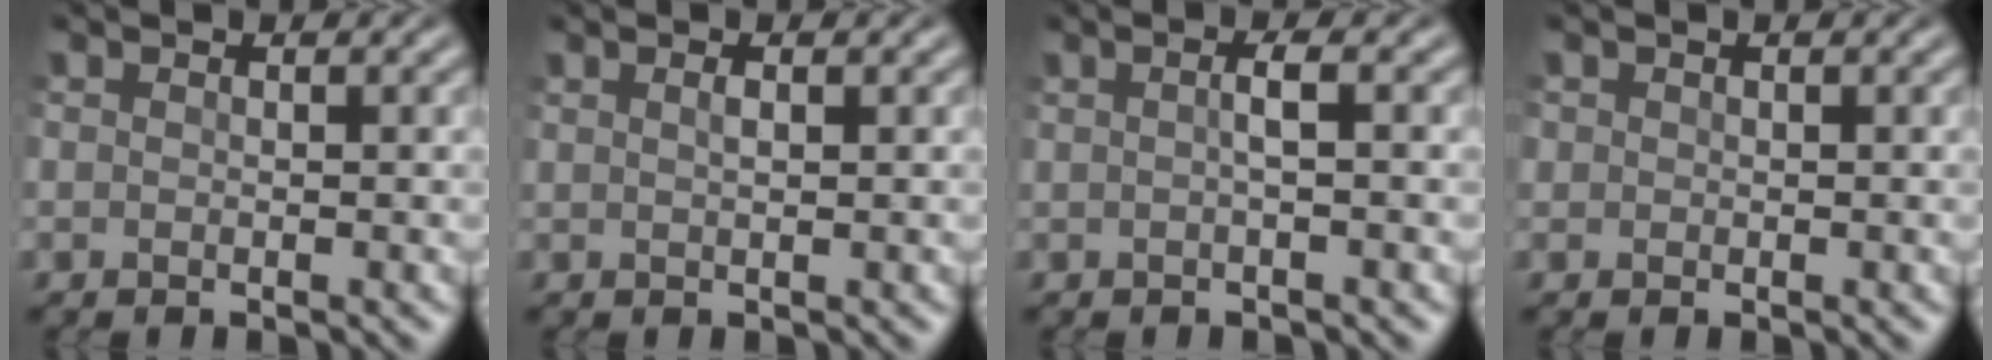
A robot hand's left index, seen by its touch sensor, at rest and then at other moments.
{"total": 0.8, "force": [0.4, 0.2, 0.7], "torque": [-0.018, 0.001, 0.007]}
{"total": 1.4, "force": [-0.1, 0.2, 1.4], "torque": [-0.030, 0.004, -0.005]}
{"total": 0.5, "force": [0.1, 0.5, 0.0], "torque": [0.001, -0.003, 0.002]}